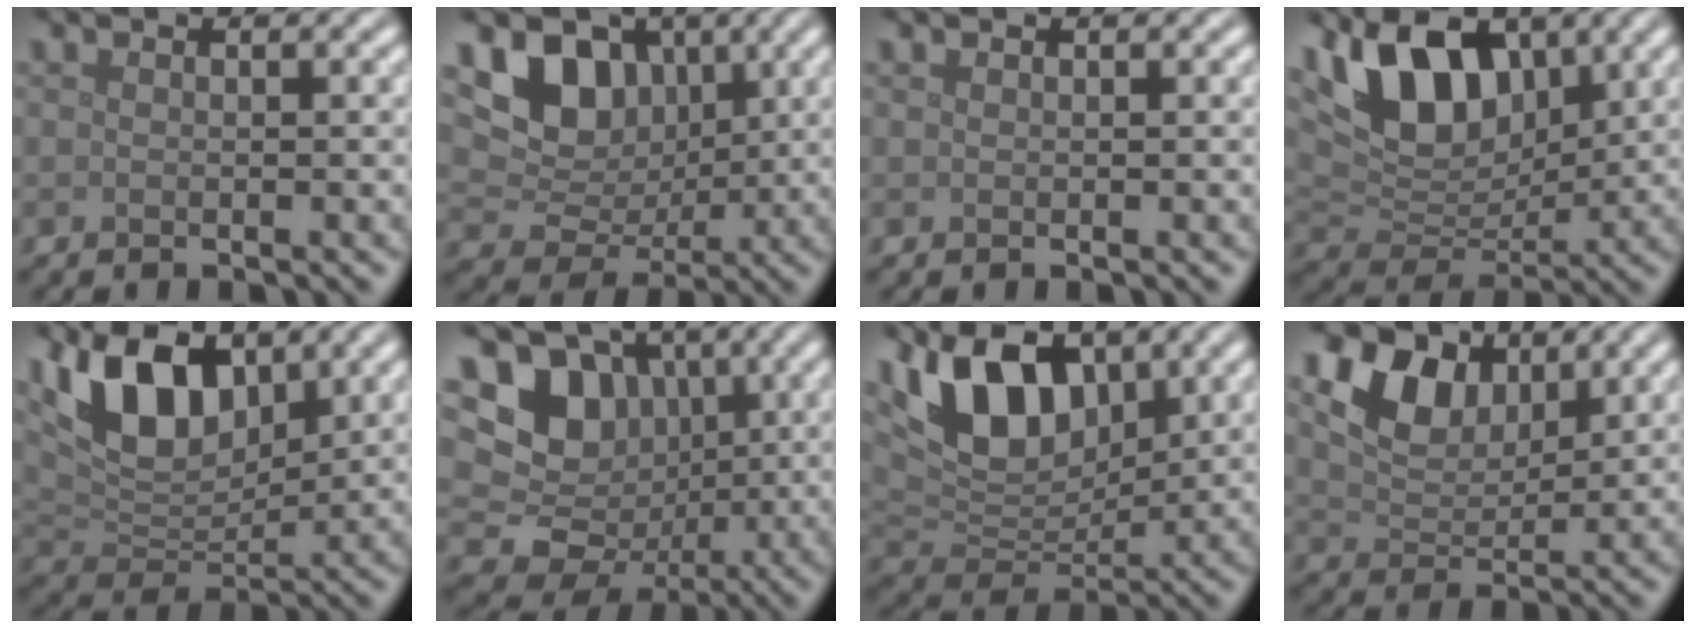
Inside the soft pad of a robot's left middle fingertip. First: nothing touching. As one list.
[{"total": 7.7, "force": [2.6, 6.0, 4.0], "torque": [-0.066, 0.006, 0.028]}, {"total": 0.0}, {"total": 9.1, "force": [4.0, 5.4, 6.0], "torque": [-0.114, -0.002, 0.062]}, {"total": 8.1, "force": [4.0, 4.4, 5.5], "torque": [-0.115, -0.002, 0.074]}, {"total": 14.5, "force": [2.6, 13.0, 5.7], "torque": [-0.139, 0.034, 0.034]}, {"total": 8.7, "force": [4.0, 5.0, 5.9], "torque": [-0.121, -0.002, 0.067]}, {"total": 6.7, "force": [3.7, 4.1, 3.7], "torque": [-0.079, 0.002, 0.059]}]